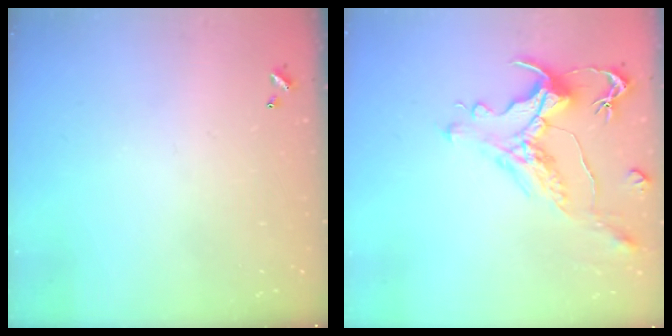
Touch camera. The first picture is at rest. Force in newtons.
{"total": 1.4, "press": 0.2, "slide": 1.4}